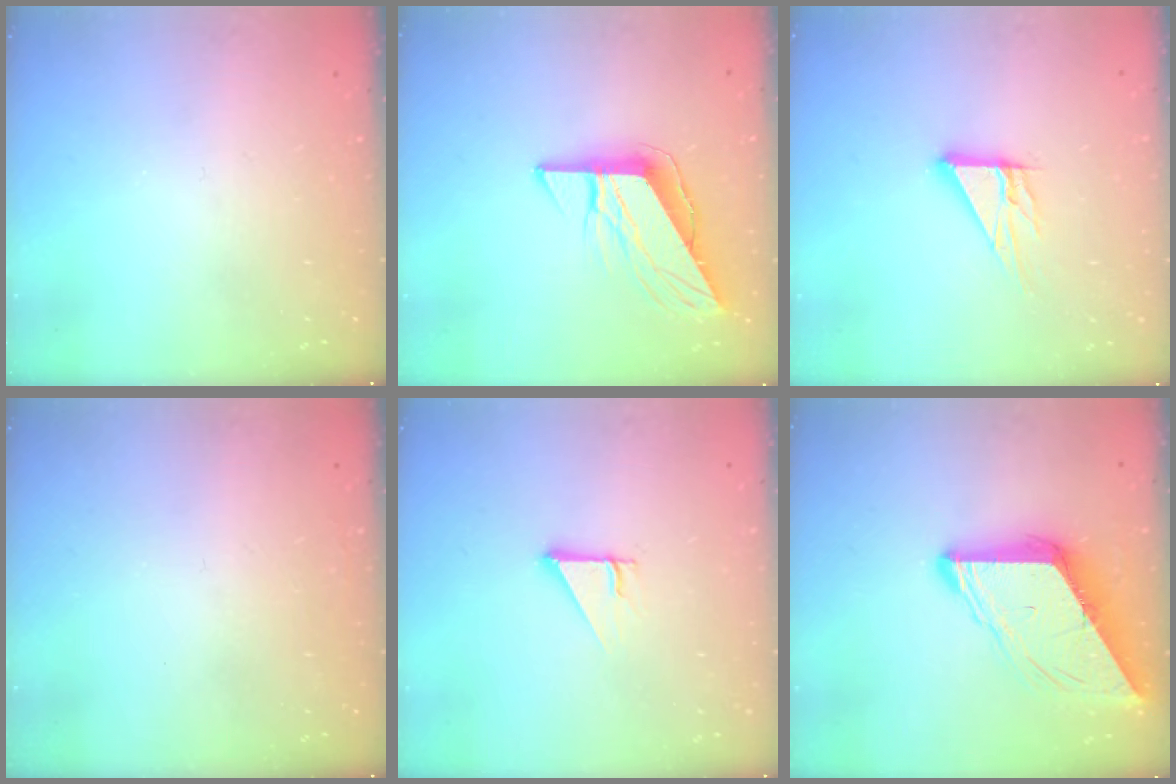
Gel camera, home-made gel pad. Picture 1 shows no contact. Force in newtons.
{"total": 9.9, "press": 9.9, "slide": 0.9}
{"total": 9.0, "press": 9.0, "slide": 0.7}
{"total": 1.6, "press": 1.6, "slide": 0.1}
{"total": 2.5, "press": 2.5, "slide": 0.2}
{"total": 10.3, "press": 10.3, "slide": 1.1}